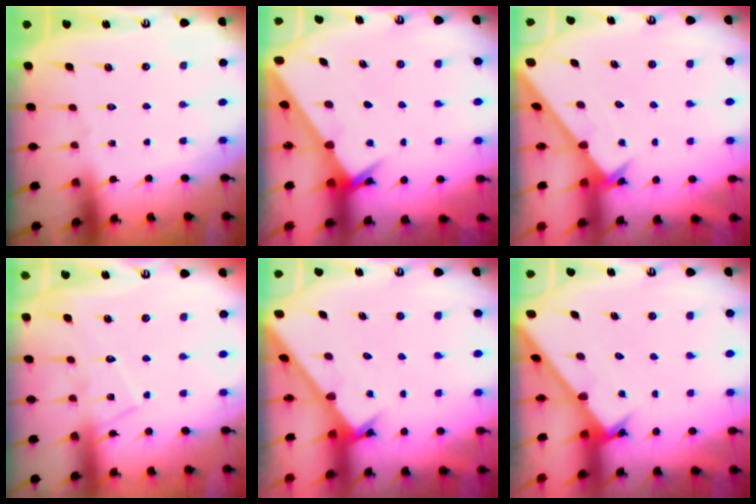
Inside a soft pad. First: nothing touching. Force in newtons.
{"total": 2.6, "press": 2.6, "slide": 0.3}
{"total": 2.5, "press": 2.5, "slide": 0.2}
{"total": 9.2, "press": 9.1, "slide": 0.7}
{"total": 2.7, "press": 2.7, "slide": 0.3}
{"total": 2.6, "press": 2.6, "slide": 0.2}